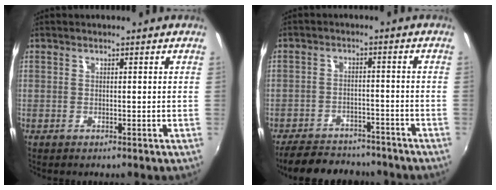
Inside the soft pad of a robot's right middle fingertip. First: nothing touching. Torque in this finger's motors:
{"motor_torque": [0.55, -1.01, -0.09, -0.04]}